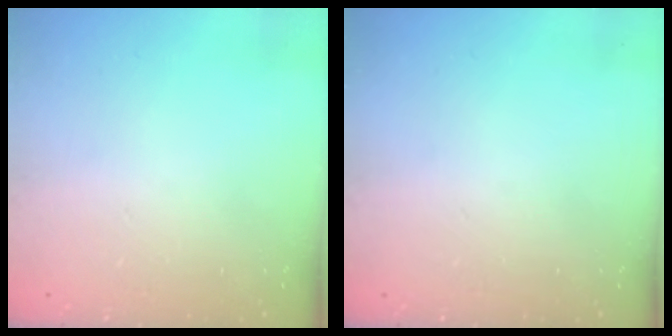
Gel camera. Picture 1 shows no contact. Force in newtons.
{"total": 0.0}